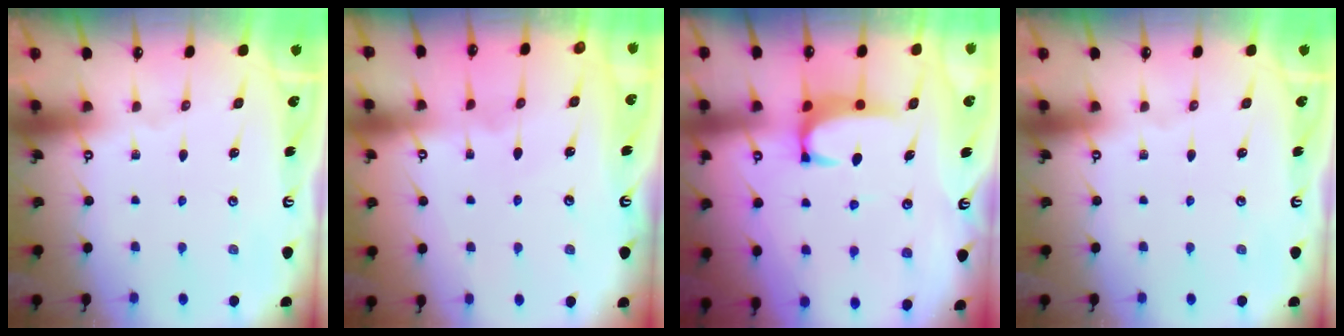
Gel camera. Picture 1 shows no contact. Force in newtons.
{"total": 2.8, "press": 2.8, "slide": 0.3}
{"total": 2.5, "press": 2.4, "slide": 0.7}
{"total": 0.0}